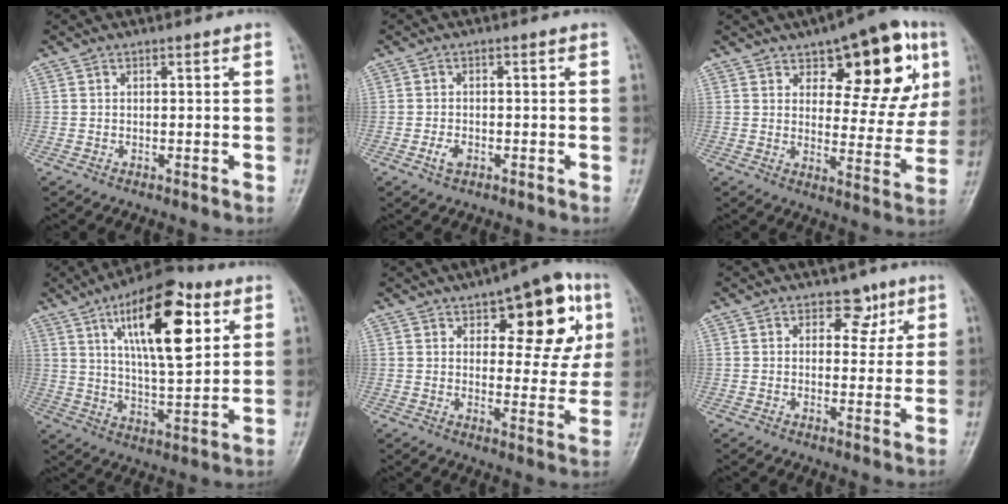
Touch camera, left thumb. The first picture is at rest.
{"total": 2.4, "force": [-1.1, 1.4, 1.6], "torque": [-0.032, 0.006, -0.019]}
{"total": 17.5, "force": [8.1, 7.9, 13.3], "torque": [-0.117, -0.020, 0.111]}
{"total": 18.9, "force": [7.6, 7.1, 15.7], "torque": [-0.221, -0.024, 0.122]}
{"total": 15.0, "force": [6.5, 6.9, 11.6], "torque": [-0.099, -0.010, 0.082]}
{"total": 4.3, "force": [2.3, 3.2, 1.9], "torque": [0.008, -0.008, 0.028]}